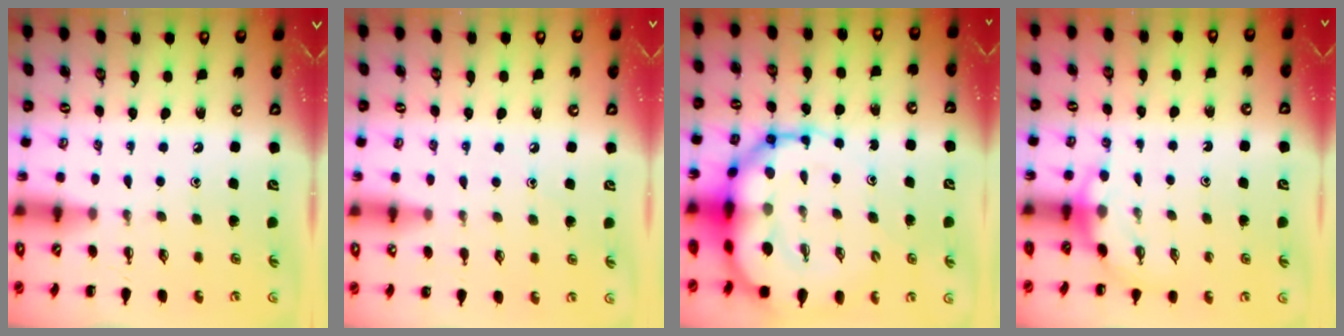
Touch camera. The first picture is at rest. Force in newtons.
{"total": 5.4, "press": 5.2, "slide": 1.7}
{"total": 16.7, "press": 16.0, "slide": 4.7}
{"total": 4.7, "press": 4.7, "slide": 0.4}